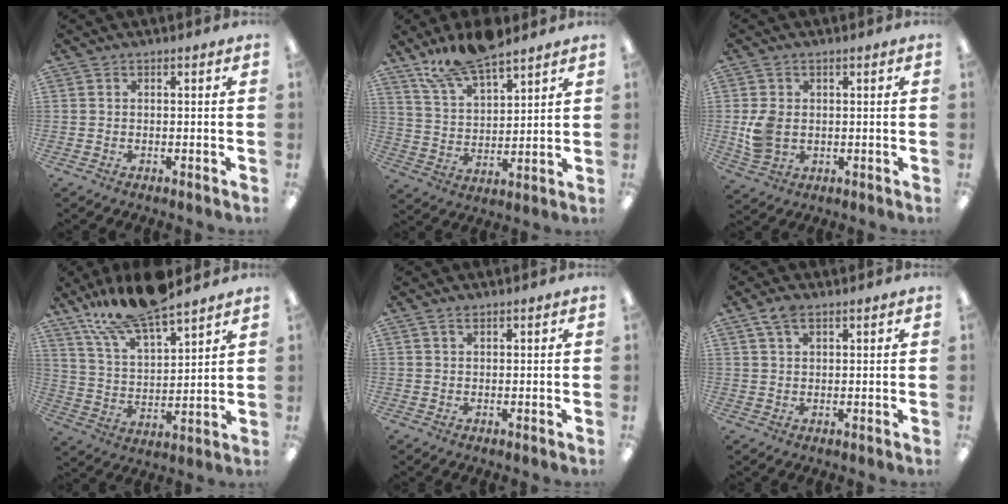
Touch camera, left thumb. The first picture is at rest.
{"total": 13.4, "force": [10.8, 4.8, 6.4], "torque": [-0.121, -0.055, 0.196]}
{"total": 6.6, "force": [0.4, 4.7, 4.5], "torque": [-0.096, 0.002, 0.008]}
{"total": 15.9, "force": [13.6, 4.1, 7.2], "torque": [-0.156, -0.074, 0.243]}
{"total": 1.6, "force": [1.1, 0.7, 0.9], "torque": [-0.021, 0.001, 0.021]}
{"total": 4.6, "force": [2.9, 2.2, 2.8], "torque": [-0.052, -0.001, 0.052]}